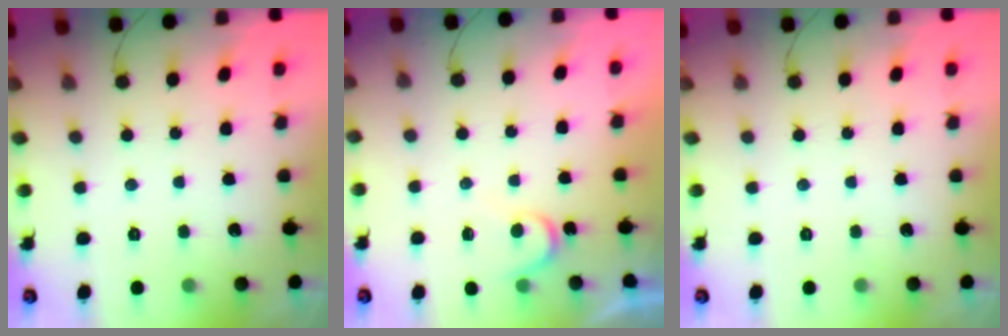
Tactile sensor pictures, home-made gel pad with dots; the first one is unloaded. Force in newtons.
{"total": 4.5, "press": 4.5, "slide": 0.4}
{"total": 0.0}